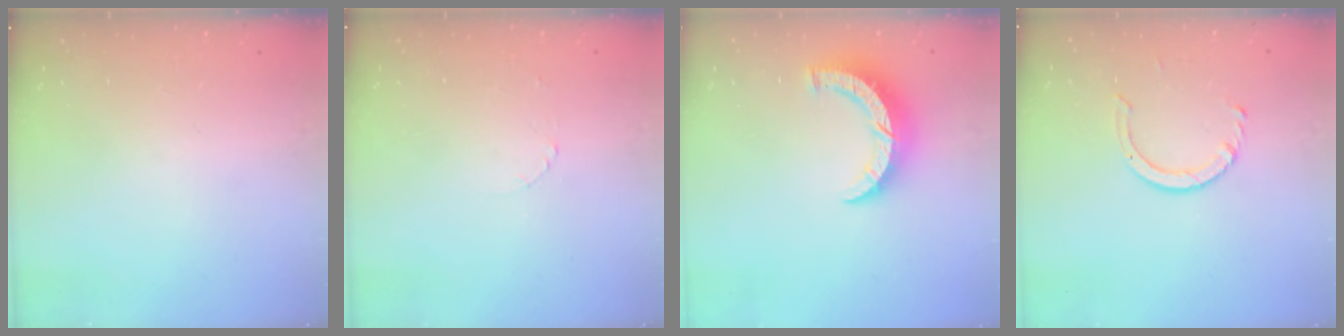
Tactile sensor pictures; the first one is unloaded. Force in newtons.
{"total": 1.3, "press": 1.3, "slide": 0.1}
{"total": 8.0, "press": 8.0, "slide": 0.4}
{"total": 4.2, "press": 4.2, "slide": 0.3}